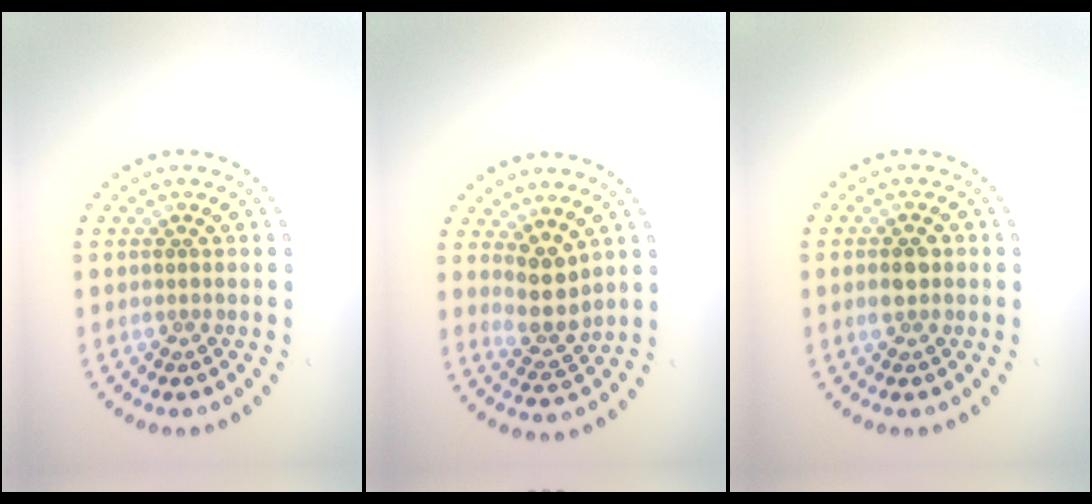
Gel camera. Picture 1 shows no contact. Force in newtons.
{"total": 2.9, "press": 2.2, "slide": 1.9}
{"total": 2.2, "press": 2.2, "slide": 0.1}